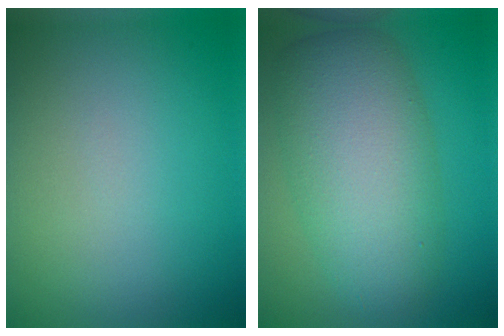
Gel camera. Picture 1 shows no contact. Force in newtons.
{"total": 8.6, "press": 8.6, "slide": 0.7}